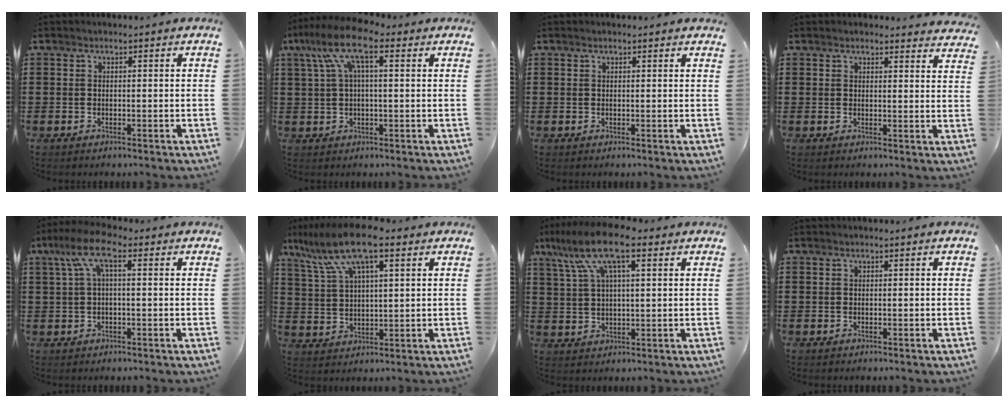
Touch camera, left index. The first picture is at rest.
{"total": 9.6, "force": [3.9, 3.0, 8.3], "torque": [-0.187, -0.004, 0.062]}
{"total": 0.7, "force": [0.5, 0.2, 0.4], "torque": [-0.009, 0.001, 0.011]}
{"total": 2.3, "force": [2.2, 0.2, 0.3], "torque": [-0.004, -0.010, 0.042]}
{"total": 7.1, "force": [1.3, 2.4, 6.5], "torque": [-0.140, 0.006, 0.018]}
{"total": 11.9, "force": [7.4, 3.1, 8.8], "torque": [-0.190, -0.009, 0.132]}
{"total": 11.2, "force": [6.7, 3.1, 8.5], "torque": [-0.192, -0.006, 0.116]}
{"total": 0.0}